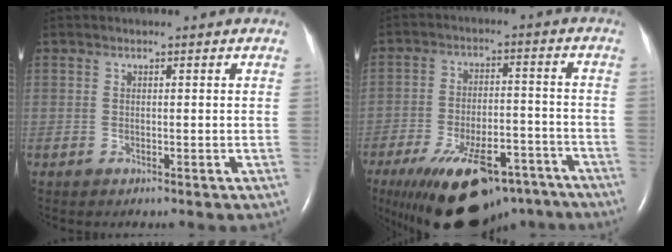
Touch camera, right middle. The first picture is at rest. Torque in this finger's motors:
{"motor_torque": [1.10, -1.04, 1.05, 0.21]}